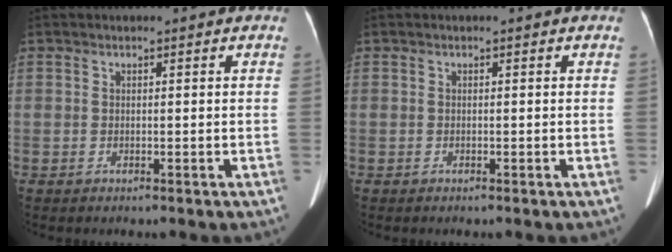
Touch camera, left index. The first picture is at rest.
{"total": 0.0}